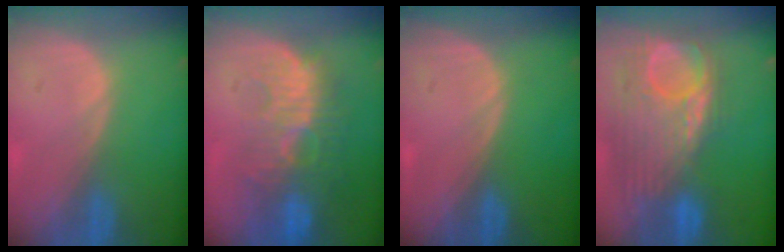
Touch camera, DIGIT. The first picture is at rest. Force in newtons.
{"total": 10.8, "press": 9.5, "slide": 5.2}
{"total": 0.0}
{"total": 12.4, "press": 10.5, "slide": 6.5}